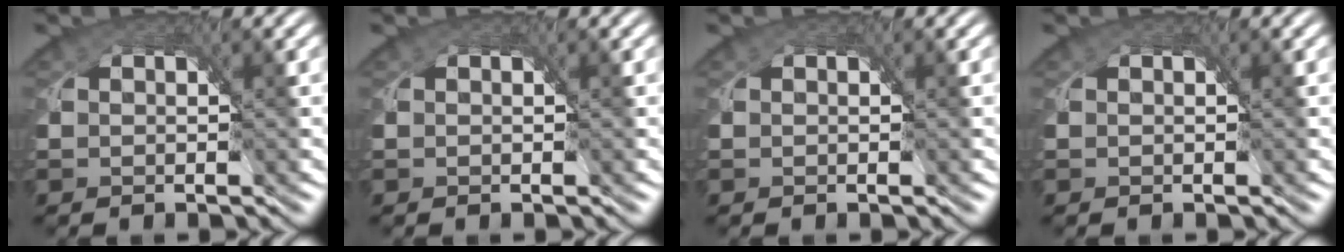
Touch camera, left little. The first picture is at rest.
{"total": 0.0}
{"total": 0.0}
{"total": 0.0}